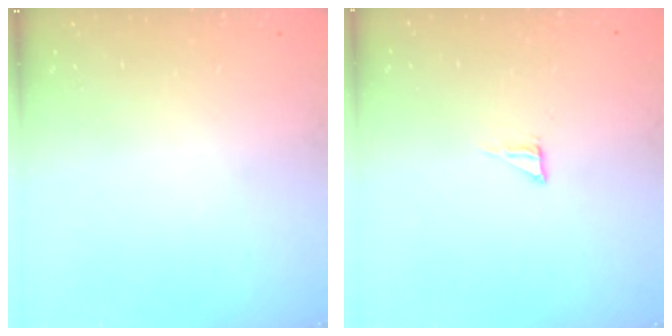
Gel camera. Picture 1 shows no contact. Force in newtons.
{"total": 3.4, "press": 3.4, "slide": 0.3}